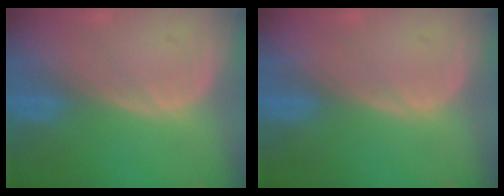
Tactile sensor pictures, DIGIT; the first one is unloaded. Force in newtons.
{"total": 0.0}